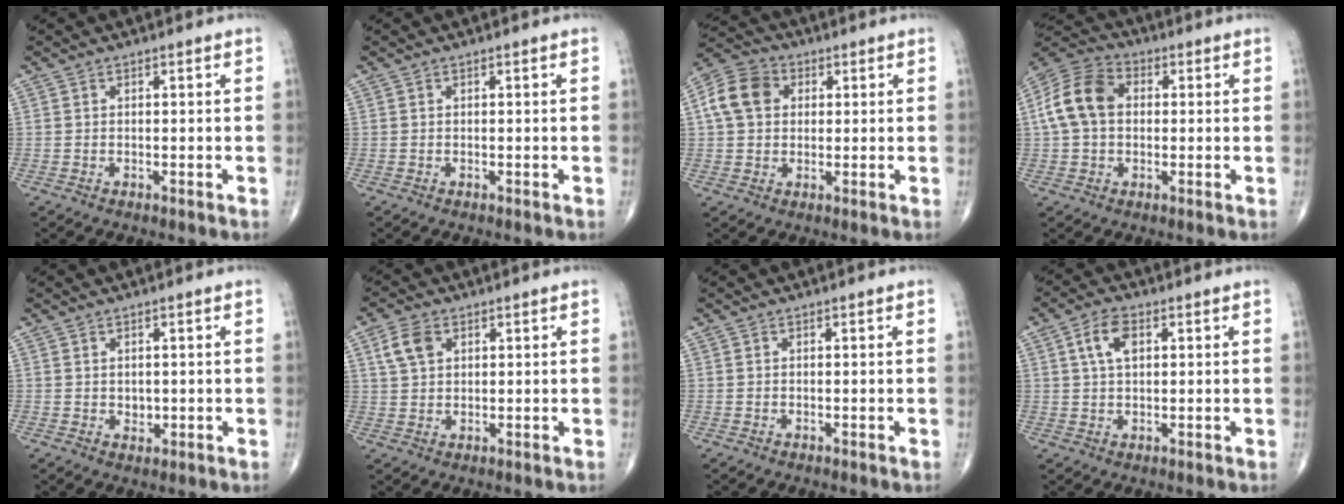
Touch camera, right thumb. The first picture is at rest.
{"total": 0.0}
{"total": 9.4, "force": [2.0, 7.3, 5.5], "torque": [-0.096, 0.016, 0.028]}
{"total": 11.6, "force": [1.1, 8.4, 7.9], "torque": [-0.153, 0.030, 0.010]}
{"total": 1.6, "force": [0.3, 1.3, 0.9], "torque": [-0.005, -0.003, 0.009]}
{"total": 5.2, "force": [2.1, 3.5, 3.2], "torque": [-0.057, 0.001, 0.042]}
{"total": 0.0}
{"total": 5.7, "force": [1.8, 3.3, 4.2], "torque": [-0.073, 0.006, 0.030]}